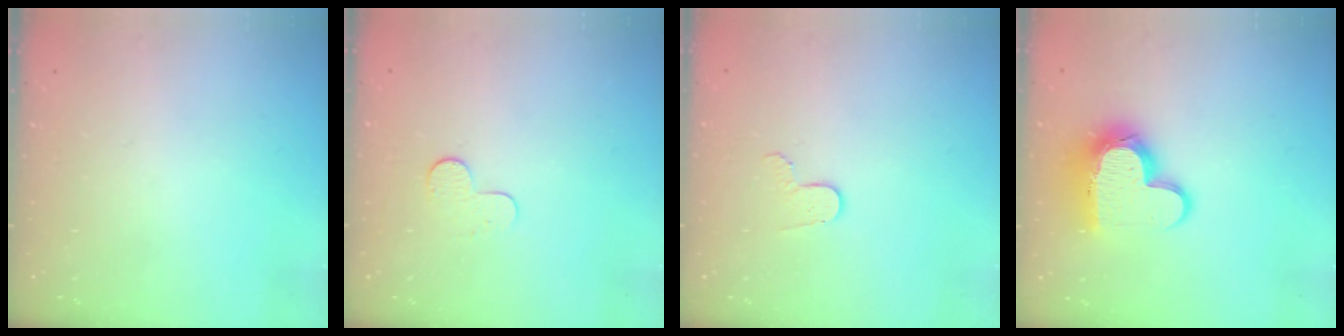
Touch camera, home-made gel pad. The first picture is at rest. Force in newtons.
{"total": 5.0, "press": 5.0, "slide": 0.5}
{"total": 4.5, "press": 4.5, "slide": 0.3}
{"total": 14.0, "press": 14.0, "slide": 1.0}